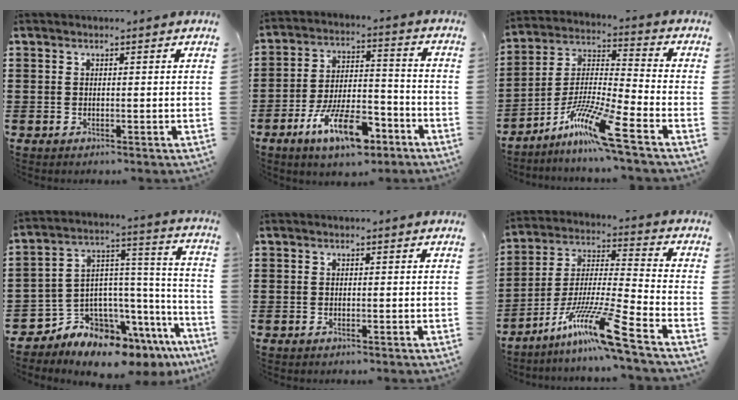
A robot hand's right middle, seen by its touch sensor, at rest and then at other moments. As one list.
[{"total": 11.6, "force": [-7.1, 4.0, 8.3], "torque": [-0.153, 0.018, -0.131]}, {"total": 10.5, "force": [-7.8, -0.1, 7.1], "torque": [-0.146, -0.011, -0.155]}, {"total": 7.7, "force": [-7.3, 2.4, -0.5], "torque": [-0.001, -0.014, -0.144]}, {"total": 0.0}, {"total": 12.3, "force": [-8.9, -0.2, 8.4], "torque": [-0.175, -0.008, -0.180]}]